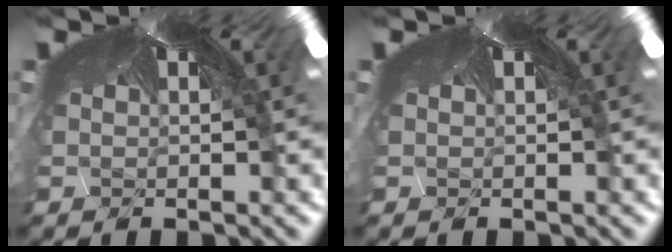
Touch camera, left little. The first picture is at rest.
{"total": 0.0}